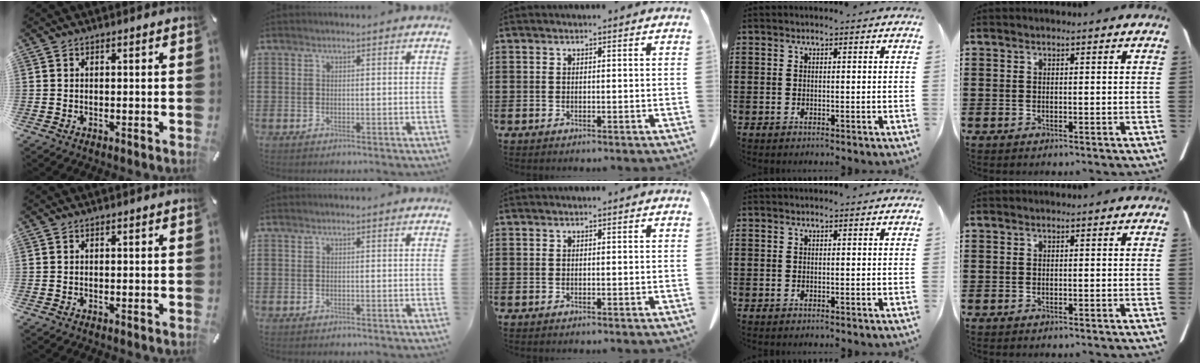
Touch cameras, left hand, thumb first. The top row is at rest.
{}